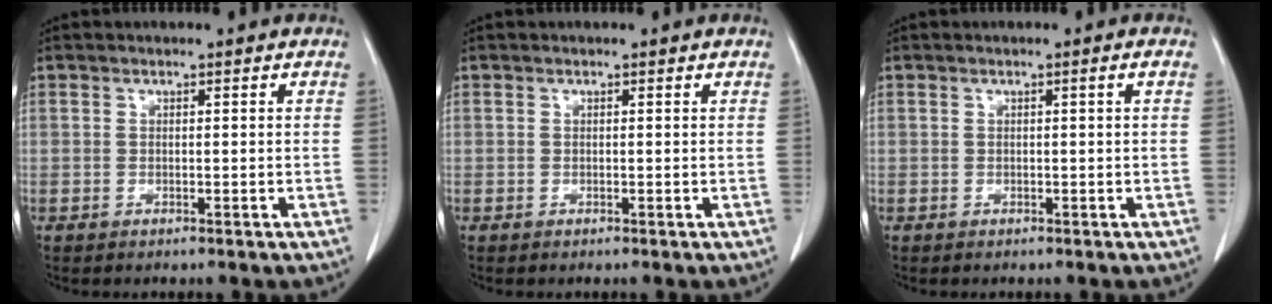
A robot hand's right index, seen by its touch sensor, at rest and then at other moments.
{"total": 0.0}
{"total": 0.7, "force": [0.0, -0.3, 0.6], "torque": [-0.008, 0.001, 0.003]}